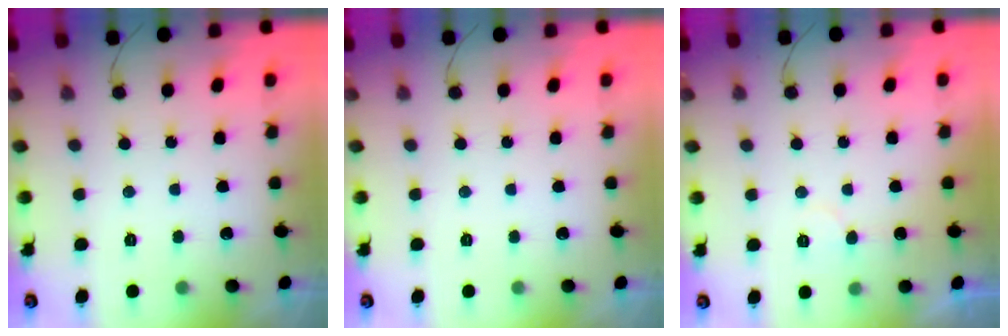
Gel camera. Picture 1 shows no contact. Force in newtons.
{"total": 0.0}
{"total": 5.5, "press": 5.5, "slide": 0.3}